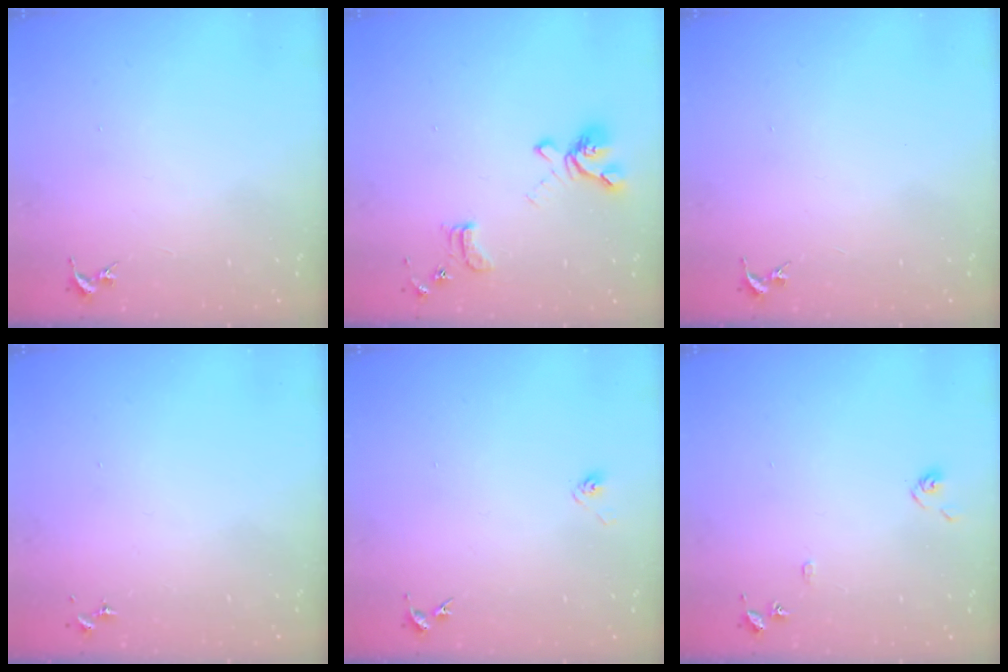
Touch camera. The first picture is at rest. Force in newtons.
{"total": 14.2, "press": 14.1, "slide": 1.6}
{"total": 0.0}
{"total": 0.0}
{"total": 2.9, "press": 2.6, "slide": 1.4}
{"total": 7.2, "press": 7.2, "slide": 0.7}